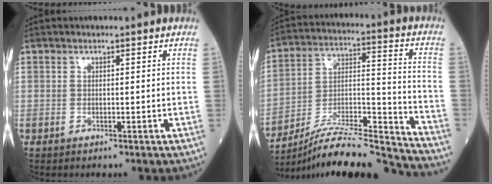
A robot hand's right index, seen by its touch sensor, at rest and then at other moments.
{"total": 19.7, "force": [-18.7, -0.7, 6.3], "torque": [-0.122, 0.003, -0.308]}